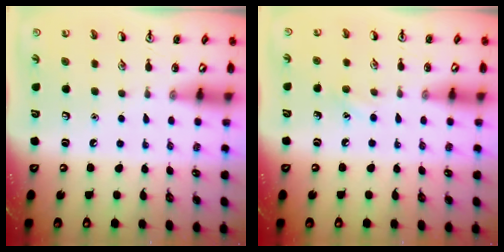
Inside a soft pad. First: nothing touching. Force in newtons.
{"total": 5.1, "press": 4.8, "slide": 1.6}